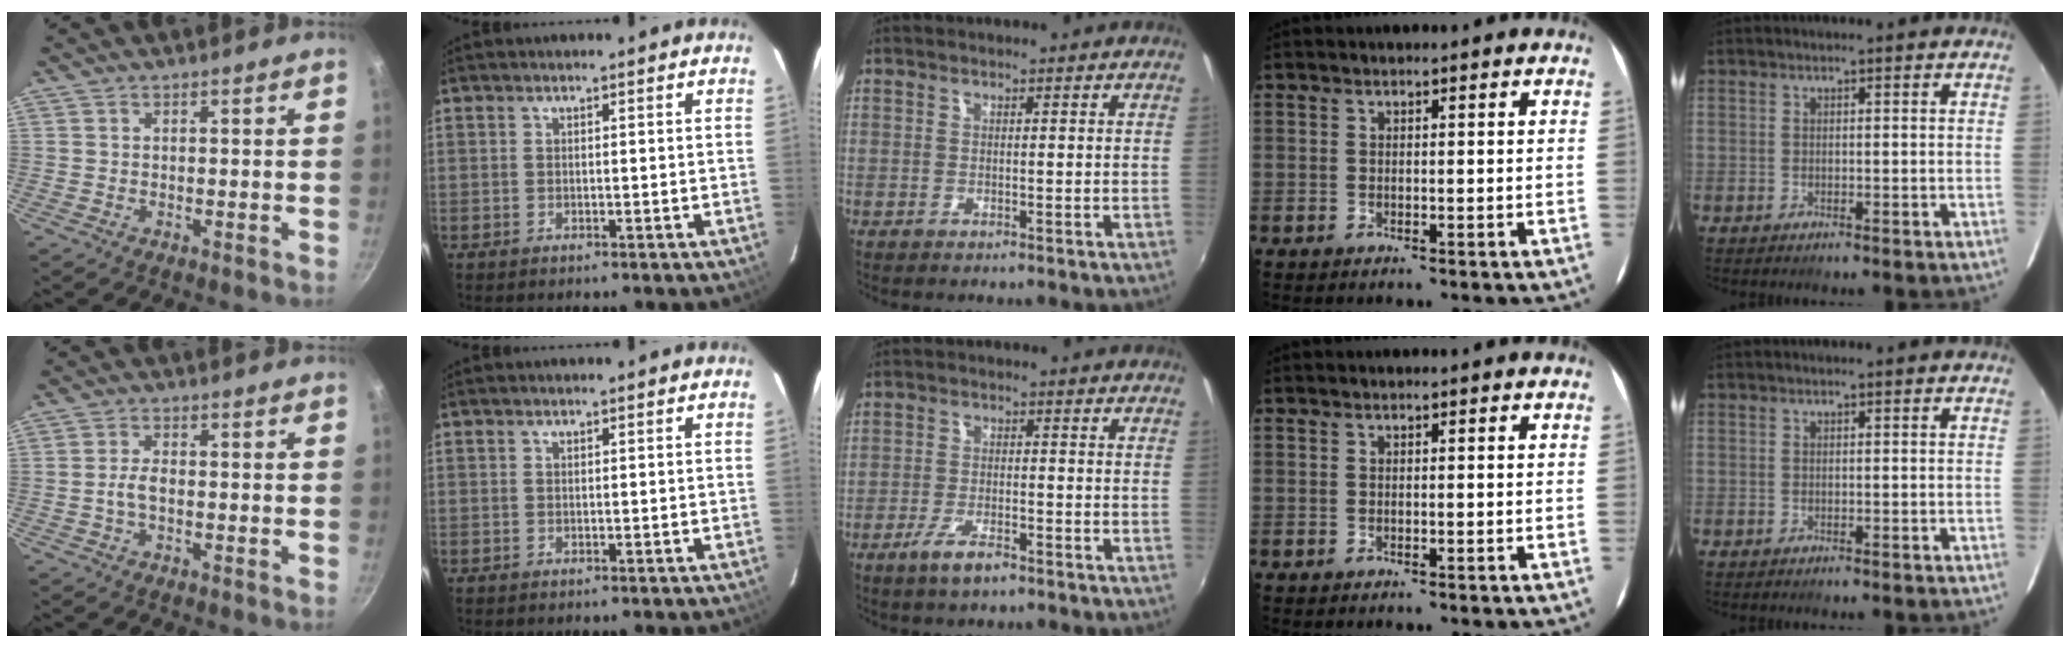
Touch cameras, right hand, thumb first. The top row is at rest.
{"thumb": {"total": 3.1, "force": [-0.8, 1.4, 2.6], "torque": [-0.051, 0.014, -0.017]}, "middle": {"total": 5.3, "force": [-3.6, 1.5, 3.6], "torque": [-0.087, -0.010, -0.067]}}